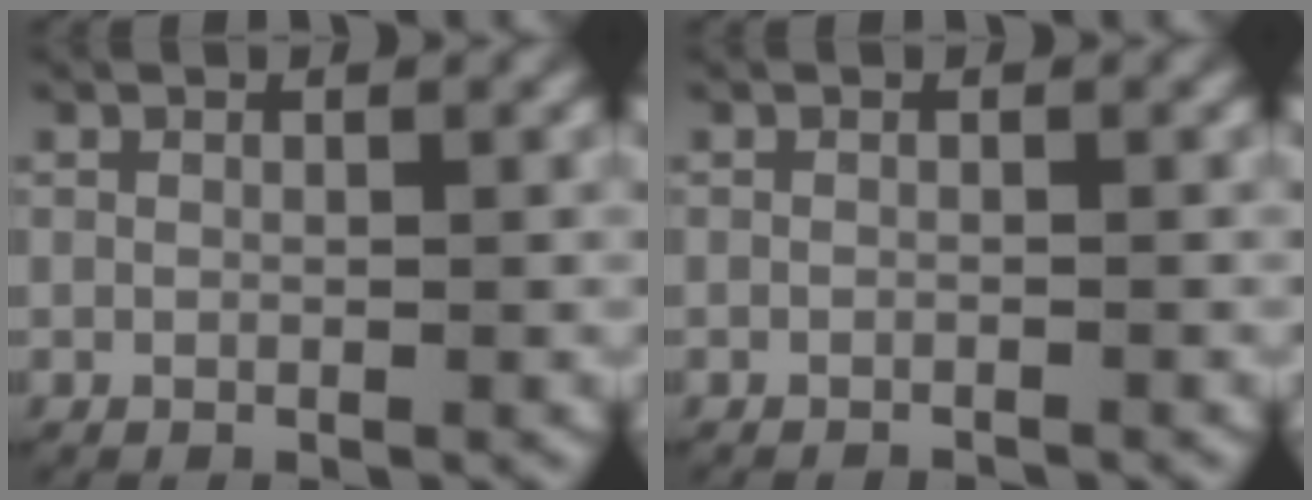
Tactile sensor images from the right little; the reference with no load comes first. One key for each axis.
{"total": 1.0, "fx": -1.0, "fy": 0.0, "fz": 0.0, "tx": -0.004, "ty": -0.005, "tz": -0.013}